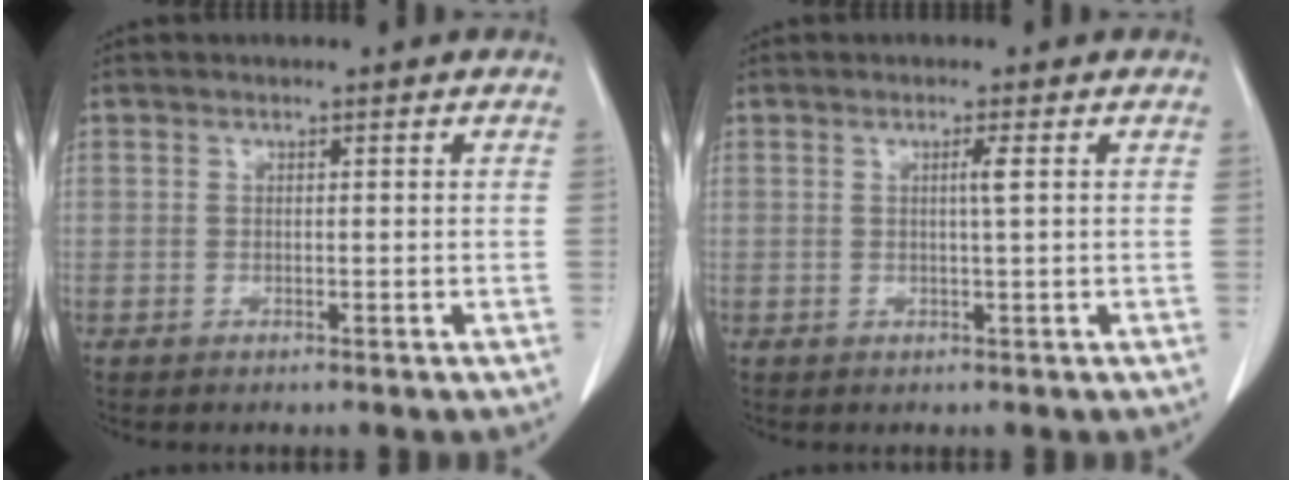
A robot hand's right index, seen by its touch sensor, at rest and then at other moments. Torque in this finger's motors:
{"motor_torque": [0.04, -0.03, 0.01, 0.01]}